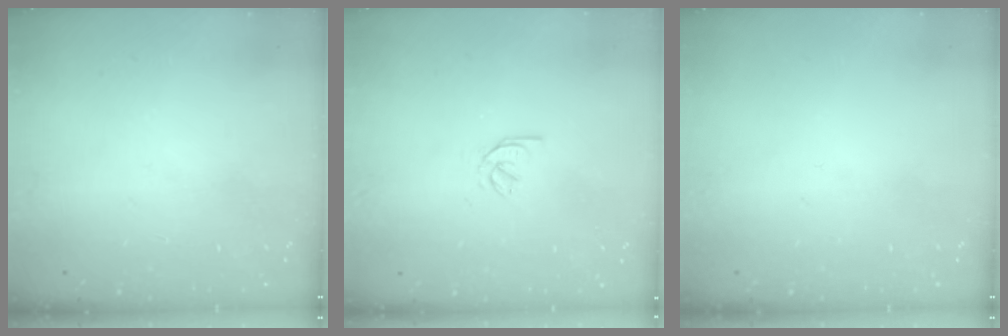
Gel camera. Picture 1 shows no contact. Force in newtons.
{"total": 2.1, "press": 2.0, "slide": 0.5}
{"total": 0.0}